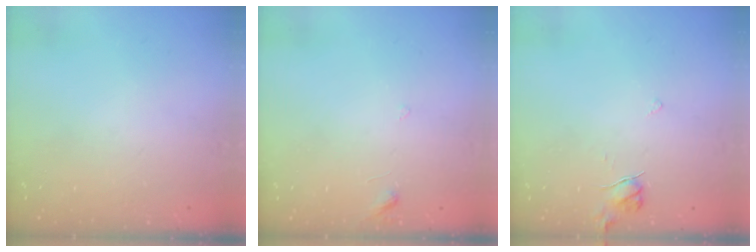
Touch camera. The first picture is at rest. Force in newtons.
{"total": 3.8, "press": 3.8, "slide": 0.5}
{"total": 4.6, "press": 4.6, "slide": 0.5}